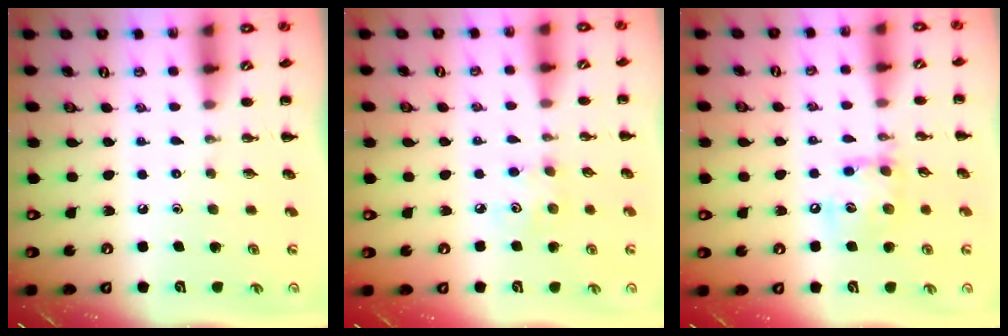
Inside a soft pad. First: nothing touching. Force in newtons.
{"total": 3.9, "press": 3.8, "slide": 0.8}
{"total": 11.9, "press": 11.7, "slide": 1.9}